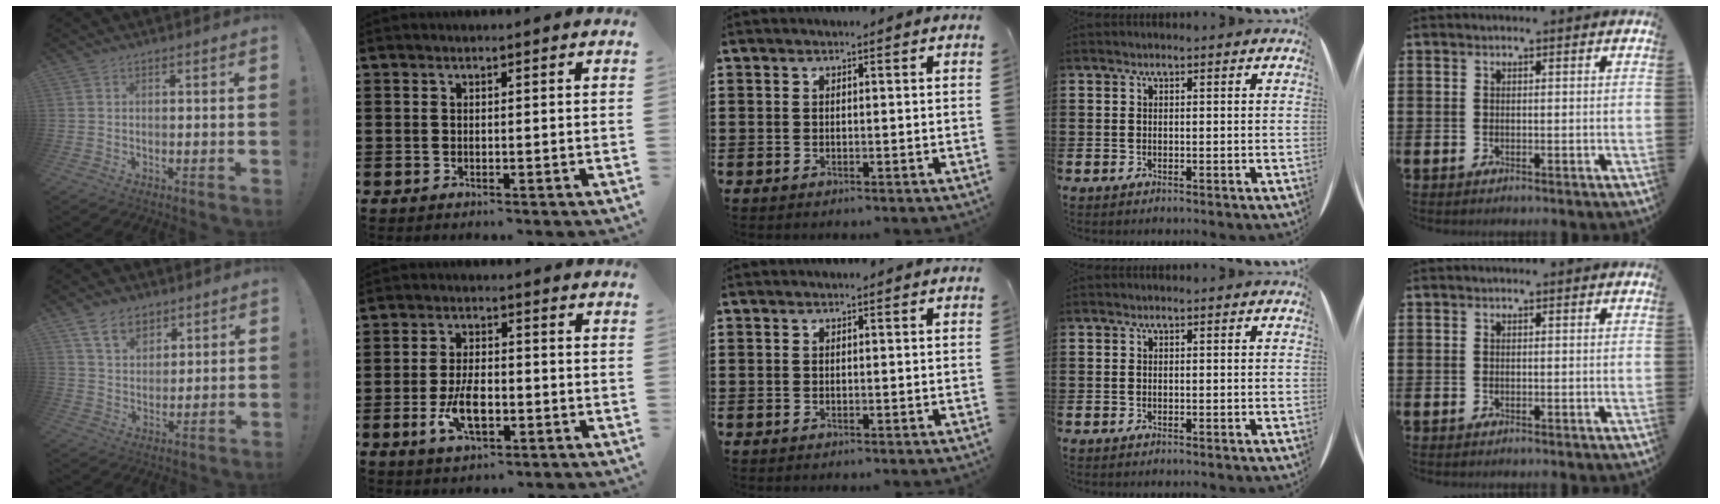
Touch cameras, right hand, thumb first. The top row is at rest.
{"thumb": {"total": 9.9, "force": [6.4, 6.3, 4.2], "torque": [-0.072, -0.028, 0.124]}, "index": {"total": 6.4, "force": [-1.9, 3.0, 5.3], "torque": [-0.115, -0.001, -0.037]}}